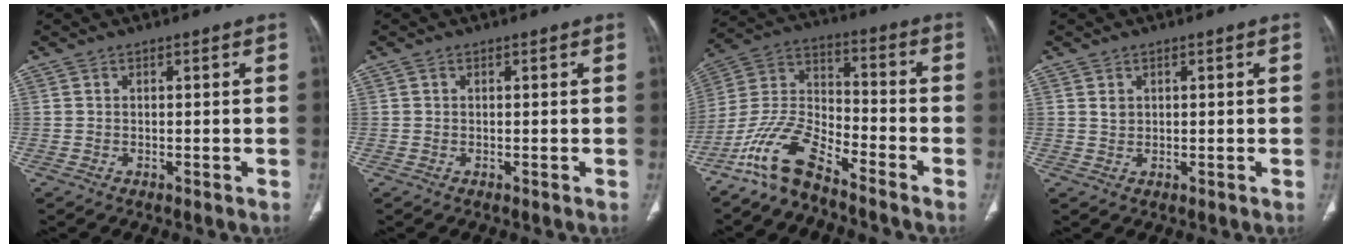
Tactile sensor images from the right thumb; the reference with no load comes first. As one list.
[{"total": 0.0}, {"total": 11.2, "force": [-9.0, 3.4, 5.8], "torque": [-0.122, 0.073, -0.185]}, {"total": 1.3, "force": [0.6, 1.0, 0.6], "torque": [-0.001, -0.003, 0.012]}]